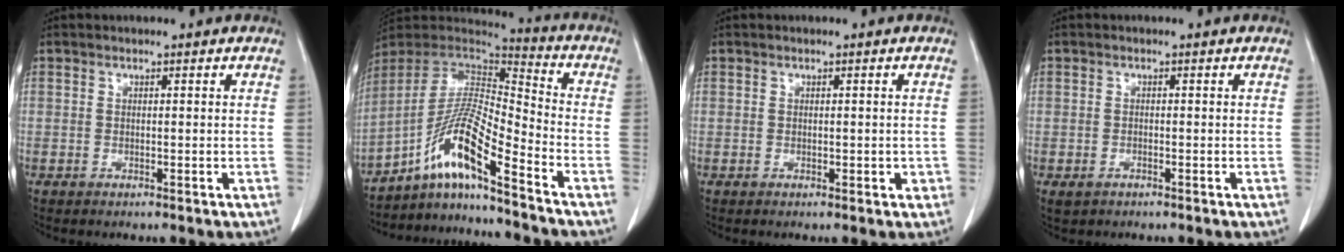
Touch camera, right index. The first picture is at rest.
{"total": 12.5, "force": [-8.3, -0.1, 9.3], "torque": [-0.176, 0.013, -0.153]}
{"total": 1.2, "force": [0.0, 0.9, 0.8], "torque": [-0.006, 0.003, 0.004]}
{"total": 1.2, "force": [-0.6, 0.8, 0.7], "torque": [-0.013, -0.001, -0.001]}